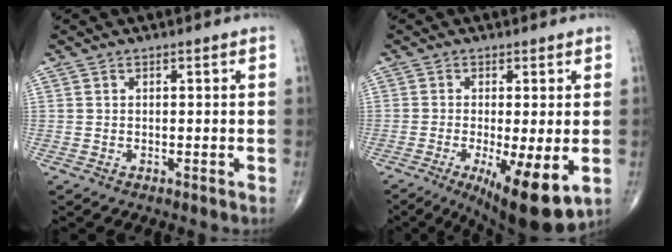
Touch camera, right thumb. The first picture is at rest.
{"total": 12.7, "force": [-3.8, 3.4, 11.6], "torque": [-0.176, -0.025, -0.050]}